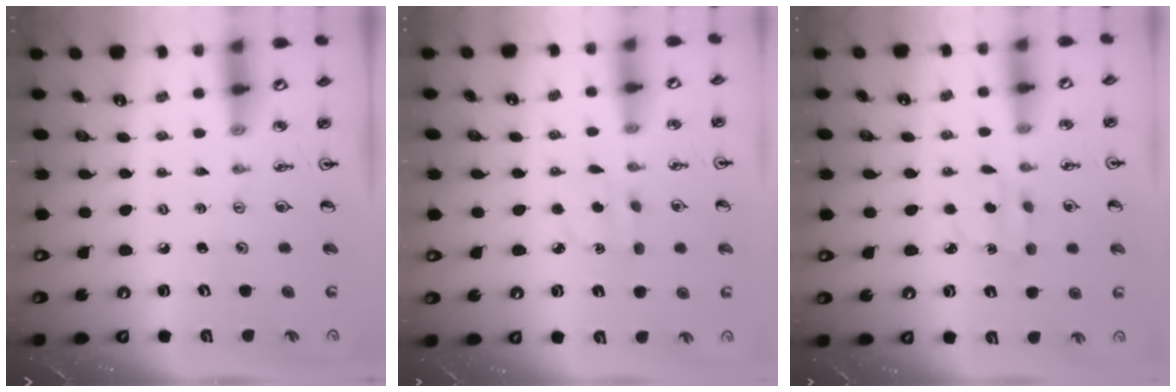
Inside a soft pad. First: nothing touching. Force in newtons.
{"total": 3.0, "press": 2.8, "slide": 0.8}
{"total": 3.3, "press": 3.2, "slide": 0.4}